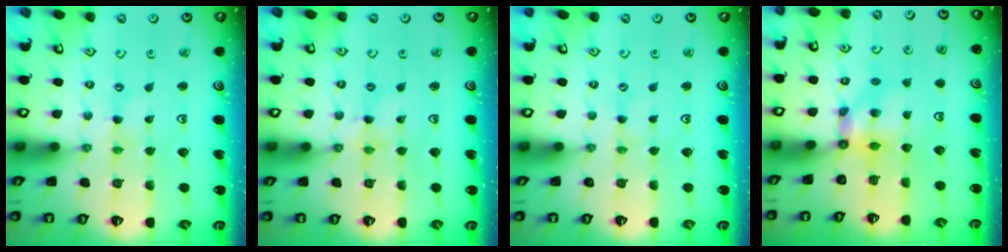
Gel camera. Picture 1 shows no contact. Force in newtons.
{"total": 1.6, "press": 1.5, "slide": 0.2}
{"total": 0.0}
{"total": 5.6, "press": 5.6, "slide": 0.2}